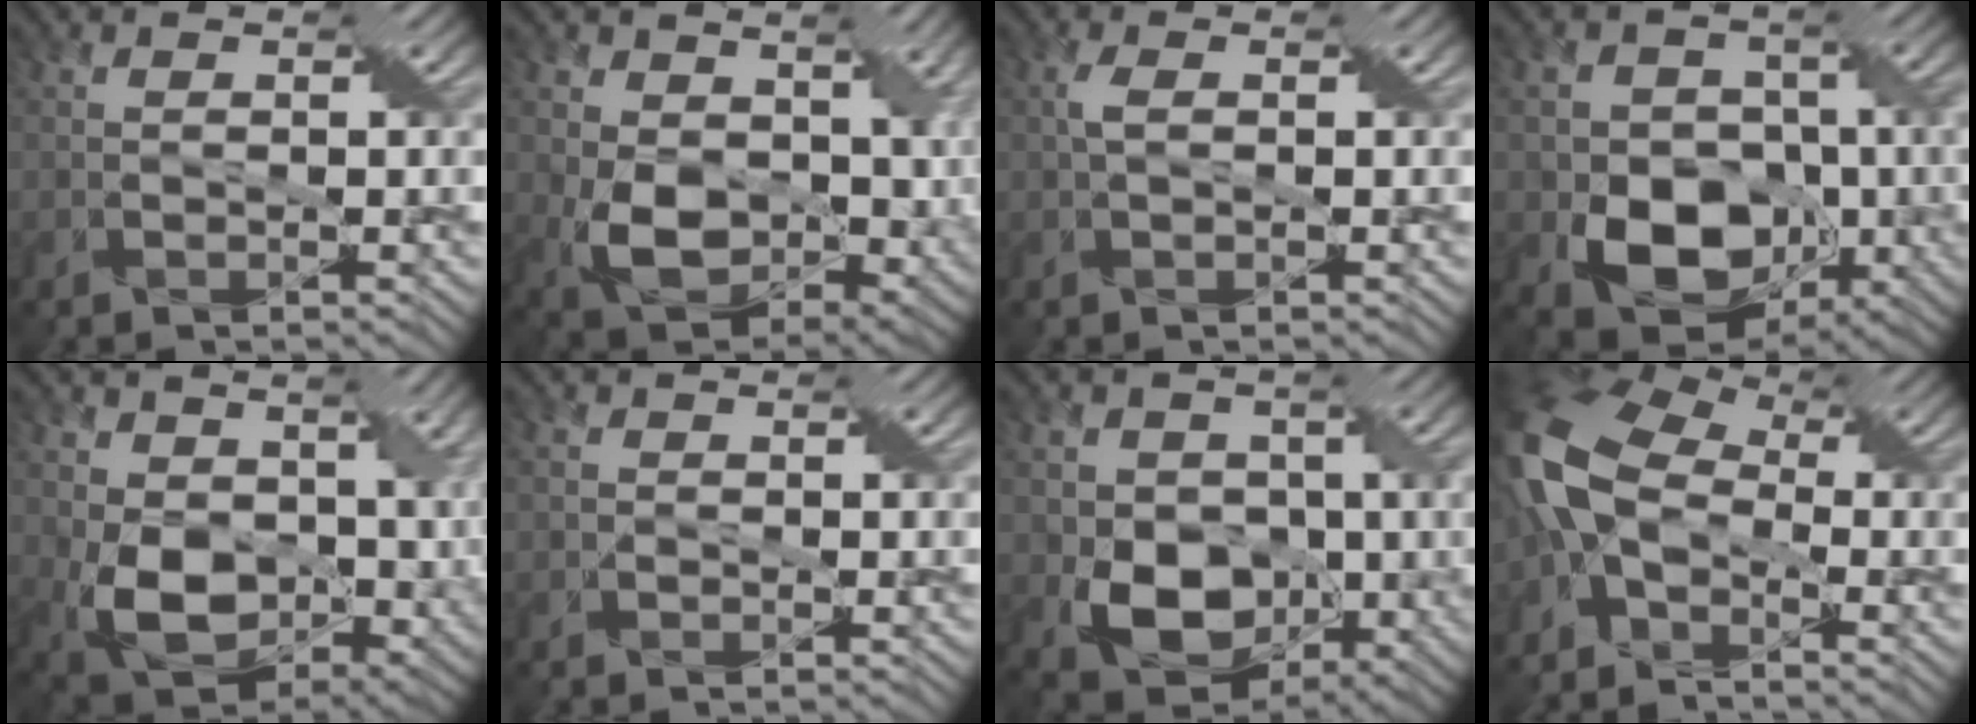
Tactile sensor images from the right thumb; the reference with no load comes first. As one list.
[{"total": 11.7, "force": [0.1, 7.9, 8.6], "torque": [-0.188, -0.029, 0.006]}, {"total": 2.3, "force": [0.2, 0.9, 2.1], "torque": [-0.043, 0.005, 0.001]}, {"total": 10.6, "force": [-3.3, 7.8, 6.4], "torque": [-0.108, -0.023, -0.063]}, {"total": 12.8, "force": [-0.5, 8.5, 9.6], "torque": [-0.198, -0.031, -0.002]}, {"total": 0.8, "force": [-0.2, 0.8, 0.2], "torque": [0.005, 0.004, -0.011]}, {"total": 9.4, "force": [-1.4, 7.3, 5.8], "torque": [-0.100, -0.026, -0.027]}, {"total": 11.9, "force": [-2.0, 7.0, 9.4], "torque": [-0.235, -0.004, -0.049]}]